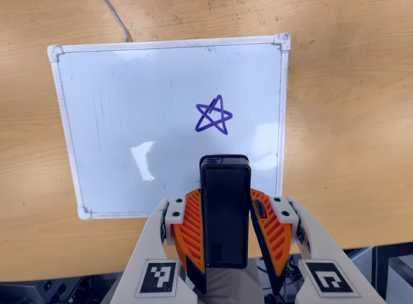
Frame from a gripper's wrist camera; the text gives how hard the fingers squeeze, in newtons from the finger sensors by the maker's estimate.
{"total": 4.8, "left": 3.8, "right": 5.8}